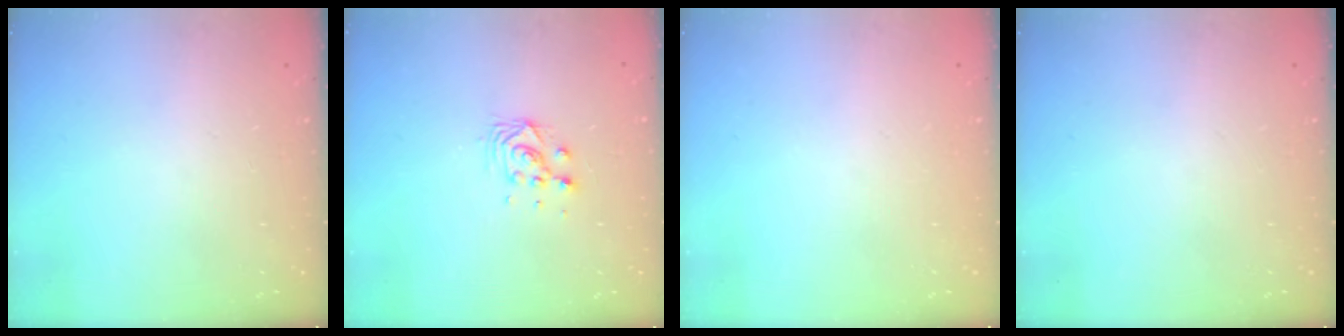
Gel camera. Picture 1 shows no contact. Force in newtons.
{"total": 6.2, "press": 6.2, "slide": 0.2}
{"total": 0.0}
{"total": 0.0}